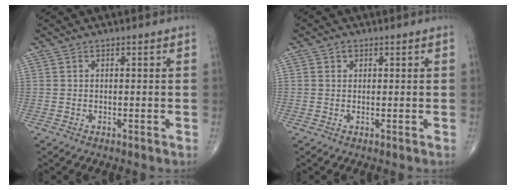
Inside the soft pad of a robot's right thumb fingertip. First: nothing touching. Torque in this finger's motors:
{"motor_torque": [-0.33, 0.19, -0.04, 0.07, 0.00]}